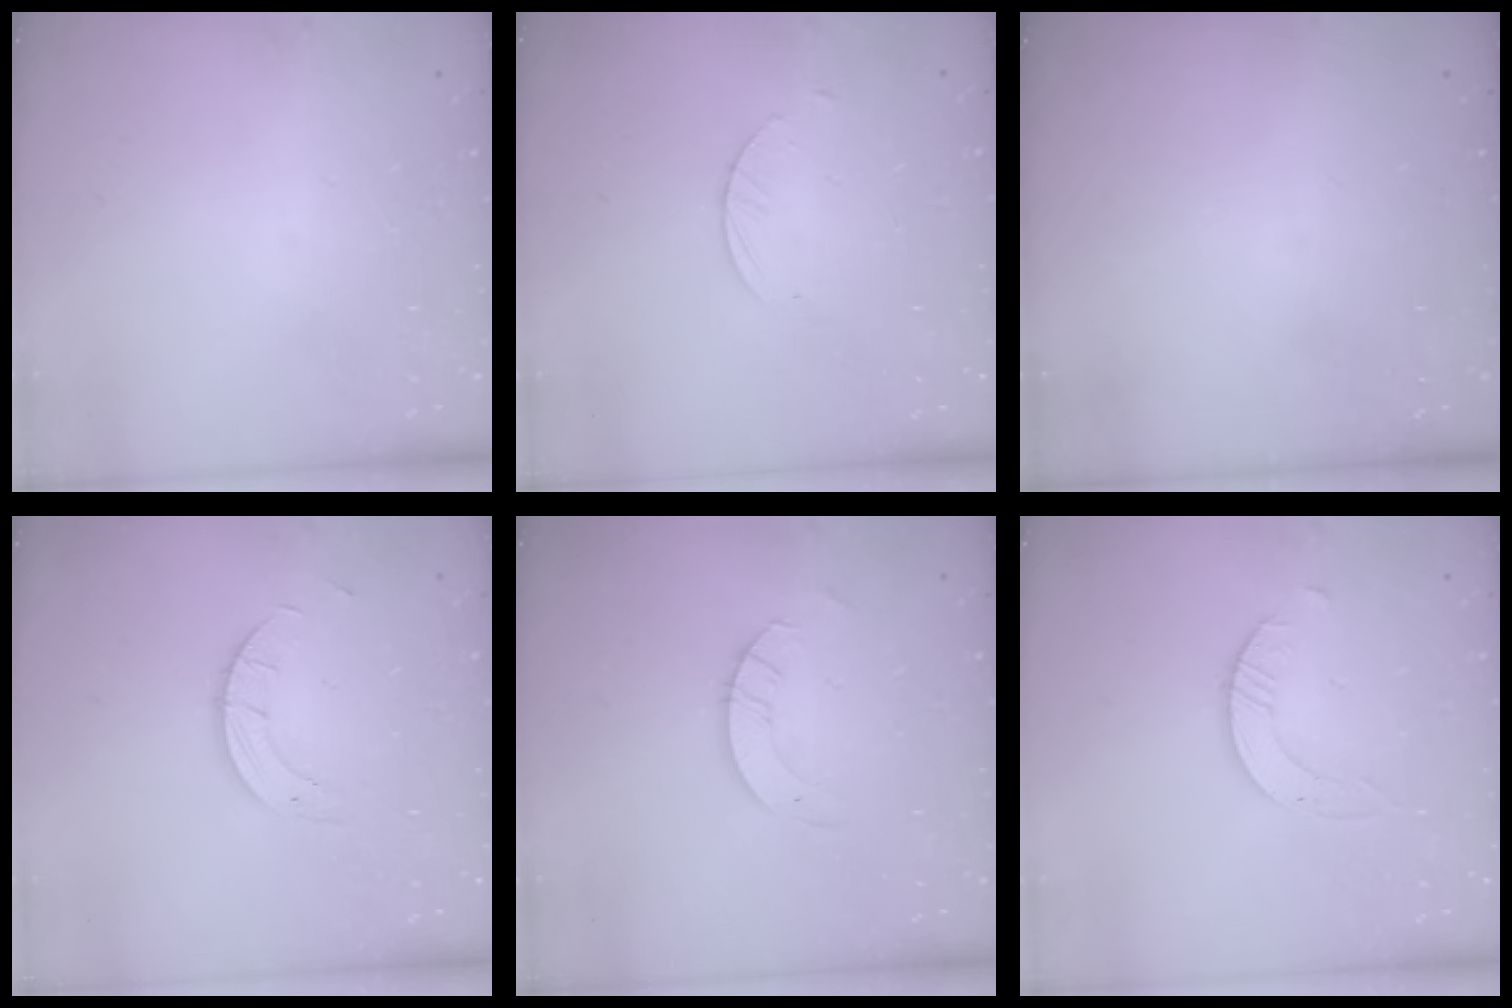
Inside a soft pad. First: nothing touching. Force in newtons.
{"total": 2.1, "press": 2.1, "slide": 0.2}
{"total": 0.0}
{"total": 4.3, "press": 4.3, "slide": 0.3}
{"total": 3.6, "press": 3.6, "slide": 0.4}
{"total": 1.7, "press": 1.7, "slide": 0.2}